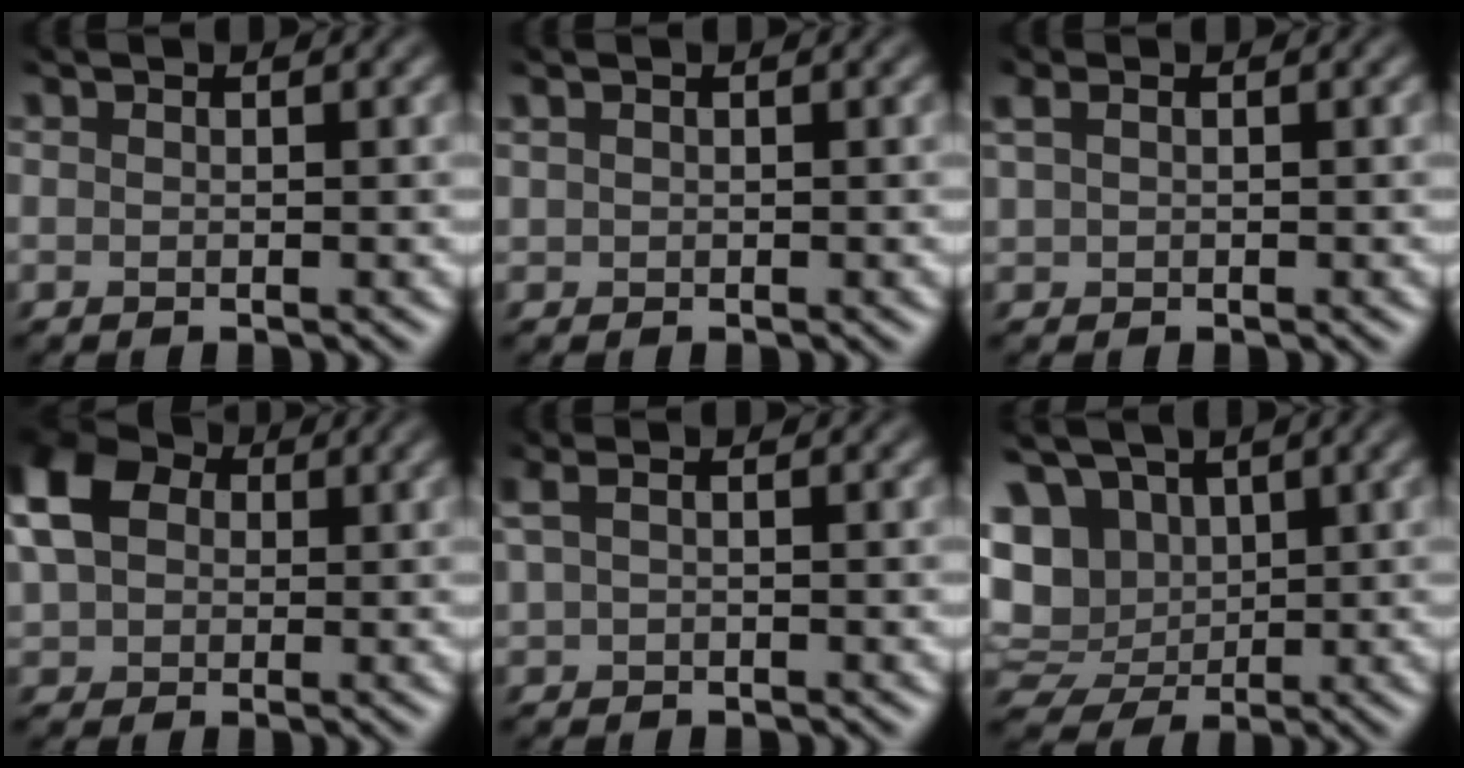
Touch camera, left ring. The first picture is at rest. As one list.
[{"total": 0.0}, {"total": 0.9, "force": [0.5, 0.6, 0.5], "torque": [-0.022, 0.006, 0.022]}, {"total": 6.4, "force": [1.5, 4.9, 3.8], "torque": [-0.117, 0.018, 0.034]}, {"total": 1.7, "force": [0.5, 0.7, 1.4], "torque": [-0.027, 0.009, 0.009]}, {"total": 6.9, "force": [1.9, 5.3, 4.0], "torque": [-0.101, 0.011, 0.038]}]